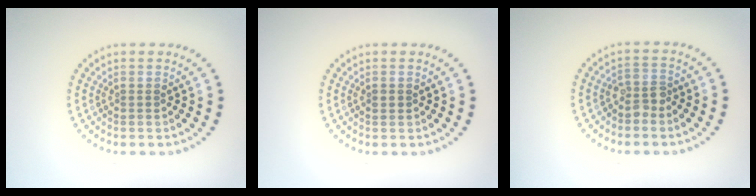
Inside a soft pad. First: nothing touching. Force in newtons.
{"total": 0.9, "press": 0.9, "slide": 0.2}
{"total": 1.8, "press": 1.5, "slide": 0.9}